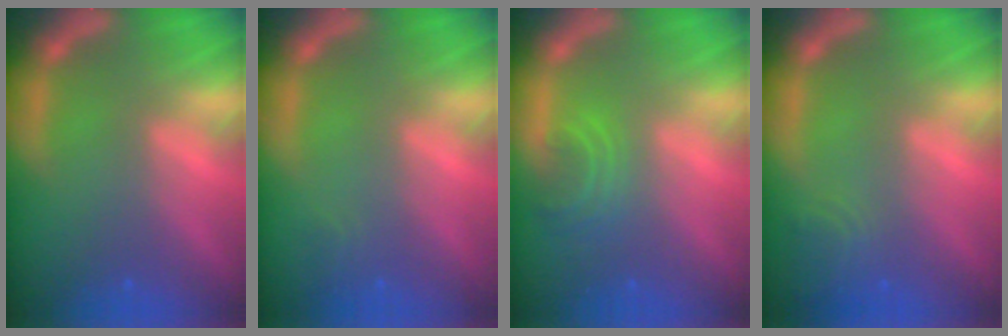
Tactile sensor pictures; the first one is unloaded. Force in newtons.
{"total": 0.9}
{"total": 2.9}
{"total": 2.9}